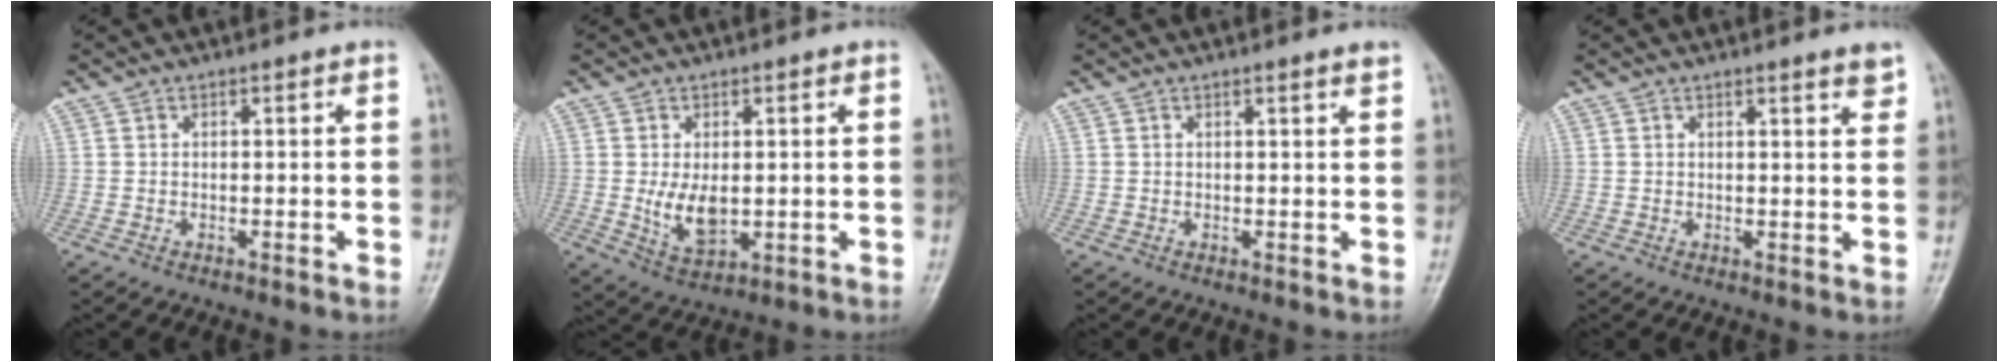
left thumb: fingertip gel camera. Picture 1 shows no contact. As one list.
[{"total": 6.2, "force": [0.1, 3.7, 5.0], "torque": [-0.081, -0.016, 0.014]}, {"total": 1.2, "force": [1.0, -0.1, 0.7], "torque": [-0.006, -0.006, 0.013]}, {"total": 2.3, "force": [1.8, 0.2, 1.4], "torque": [-0.013, -0.013, 0.023]}]